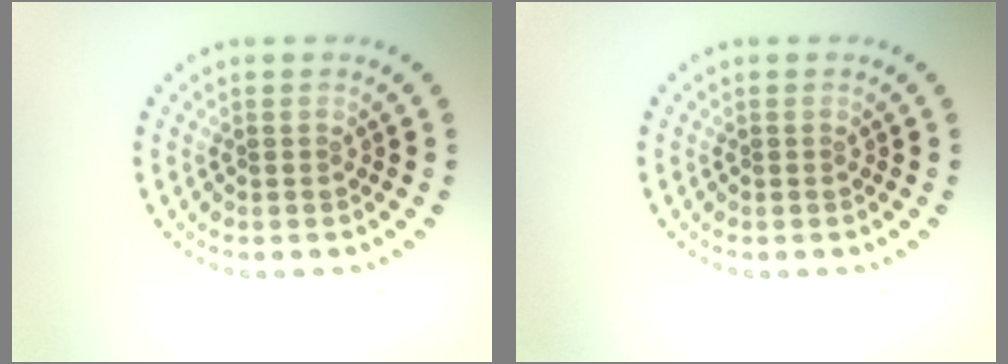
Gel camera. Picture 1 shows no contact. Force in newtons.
{"total": 0.0}